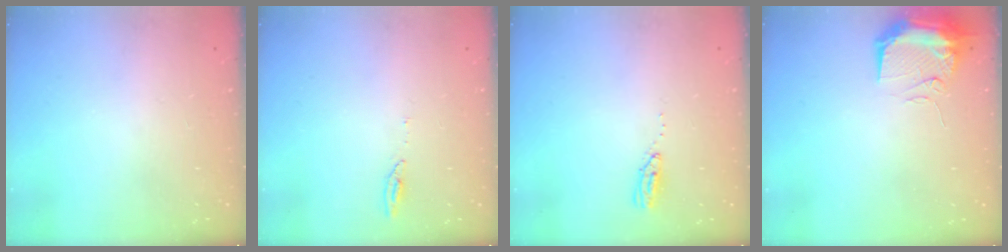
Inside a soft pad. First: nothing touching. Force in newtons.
{"total": 4.1, "press": 4.0, "slide": 0.5}
{"total": 3.5, "press": 3.5, "slide": 0.4}
{"total": 10.7, "press": 10.6, "slide": 1.7}